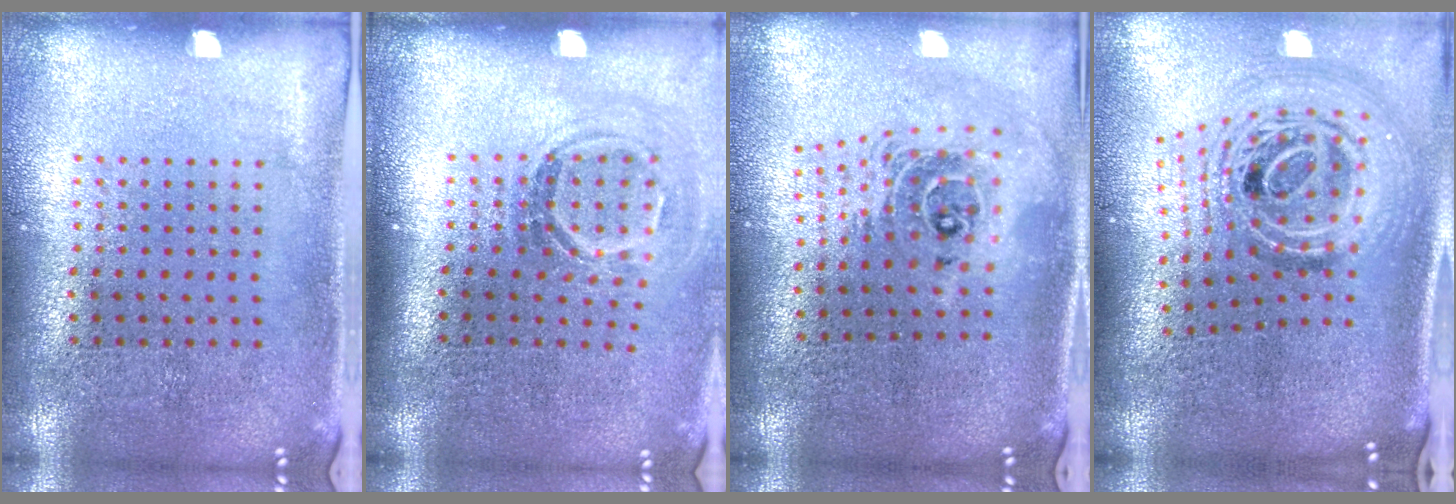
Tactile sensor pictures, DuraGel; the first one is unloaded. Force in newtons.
{"total": 1.7, "press": 1.1, "slide": 1.3}
{"total": 2.1, "press": 1.6, "slide": 1.4}
{"total": 2.1, "press": 1.6, "slide": 1.4}